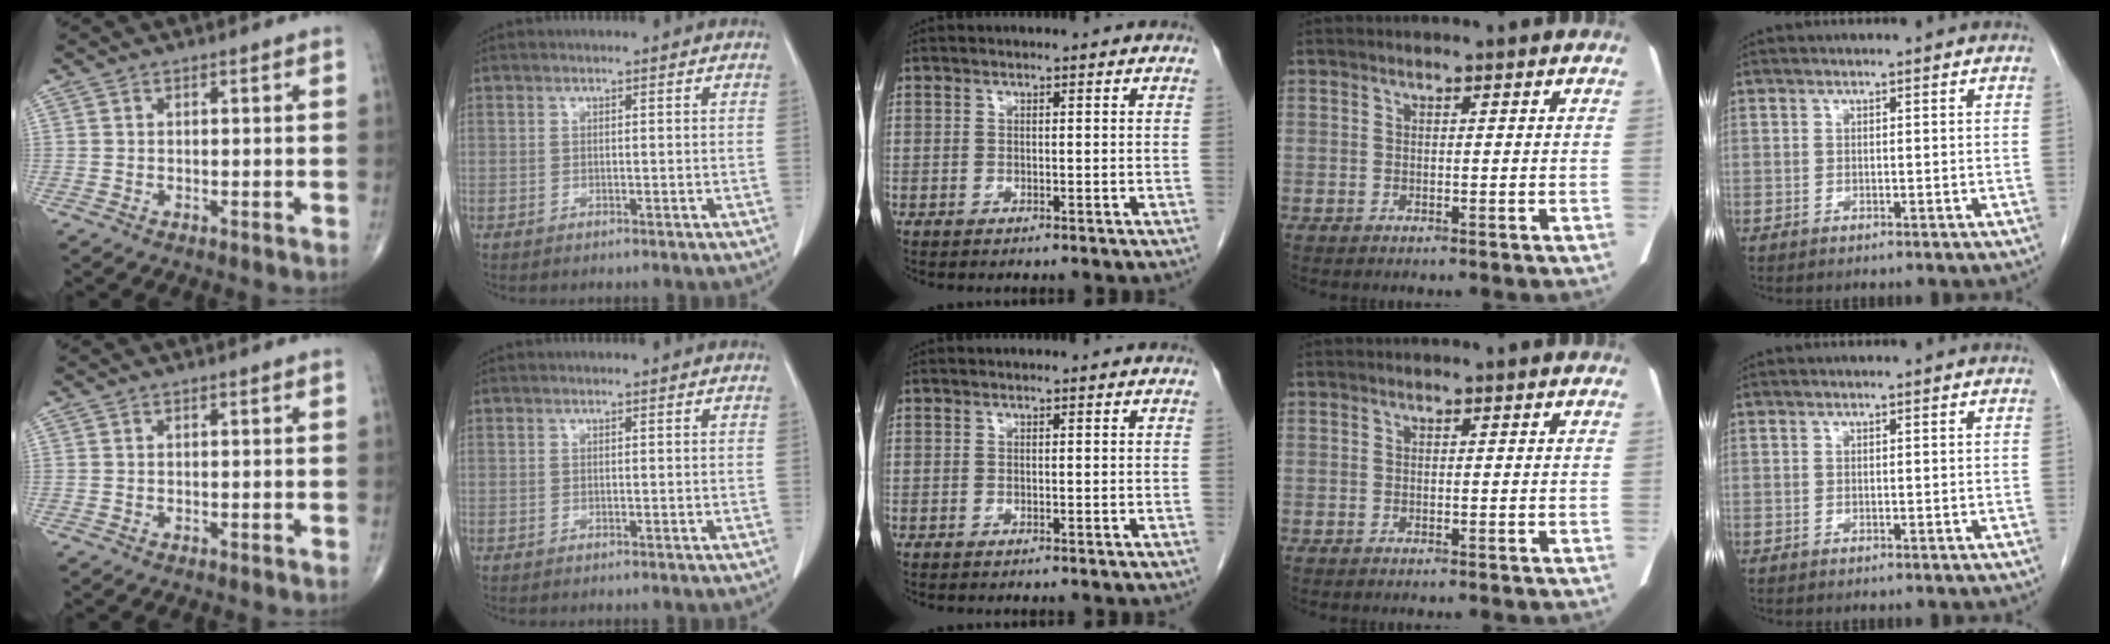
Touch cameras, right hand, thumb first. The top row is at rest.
{}